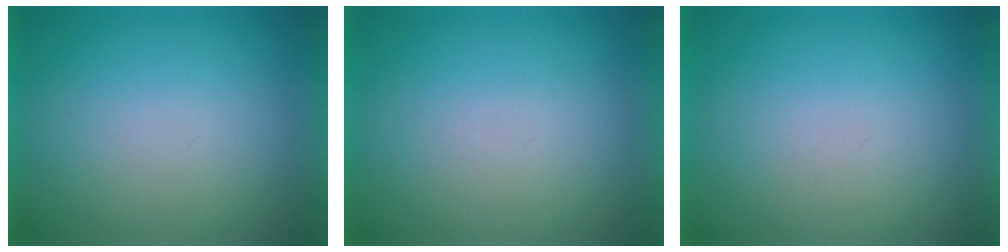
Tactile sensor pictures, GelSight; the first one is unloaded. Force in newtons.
{"total": 1.3}
{"total": 1.2}